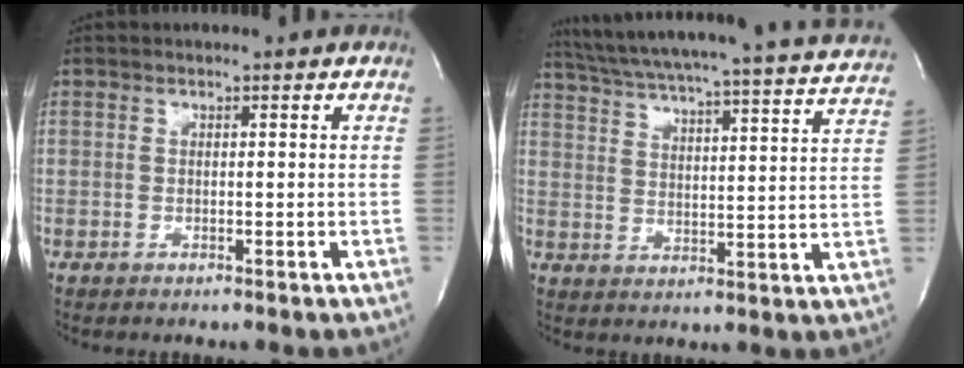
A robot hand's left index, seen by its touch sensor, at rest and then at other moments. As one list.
[{"total": 28.0, "force": [25.7, 0.4, 11.0], "torque": [-0.185, -0.045, 0.329]}]